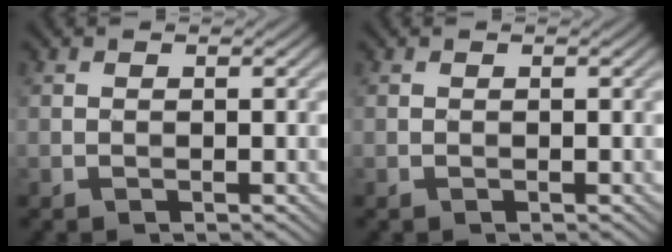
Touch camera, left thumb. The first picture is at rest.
{"total": 0.0}